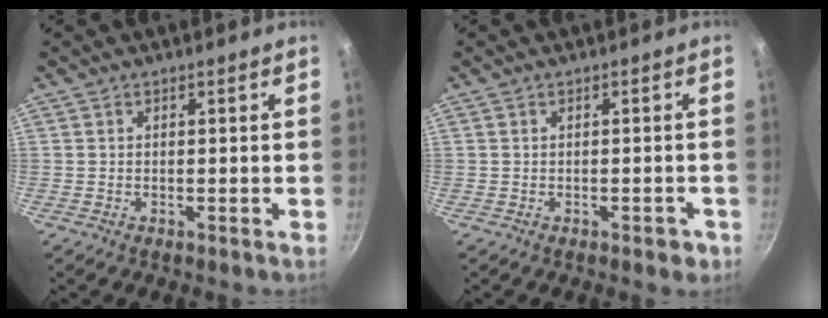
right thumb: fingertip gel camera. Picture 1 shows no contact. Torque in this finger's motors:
{"motor_torque": [0.47, -0.10, -0.22, 0.06, -0.01]}